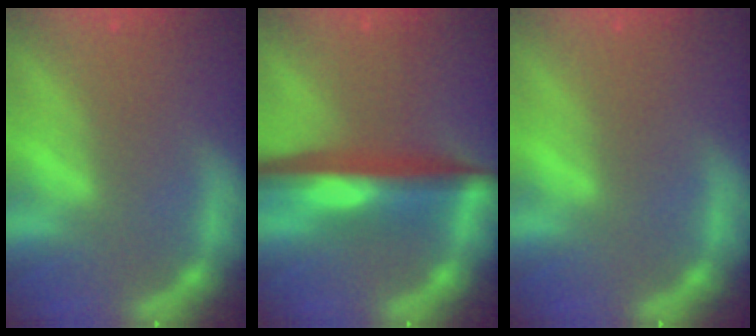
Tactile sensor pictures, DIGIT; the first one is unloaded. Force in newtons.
{"total": 7.4}
{"total": 0.0}